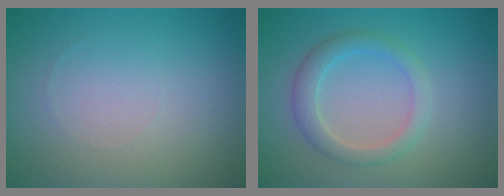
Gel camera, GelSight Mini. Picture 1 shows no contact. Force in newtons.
{"total": 2.6, "press": 2.6, "slide": 0.1}